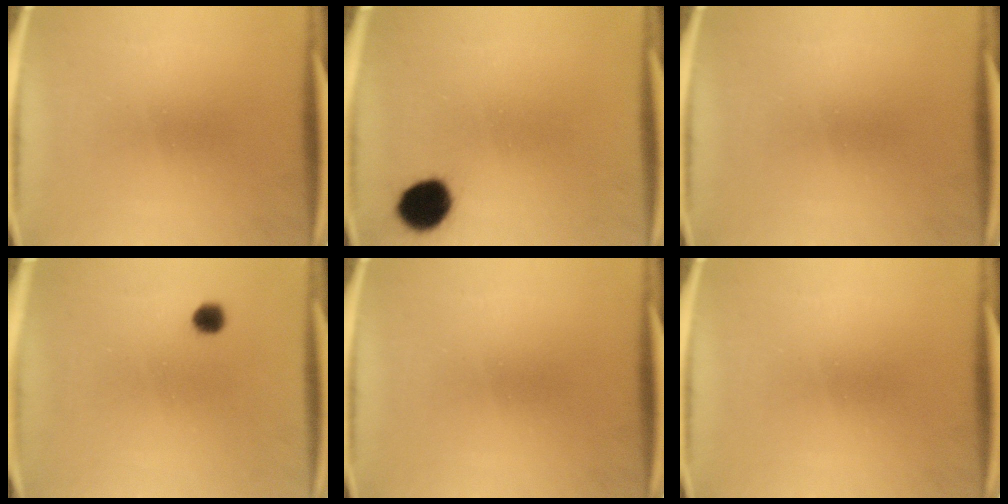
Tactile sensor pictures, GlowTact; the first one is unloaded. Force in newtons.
{"total": 8.8}
{"total": 0.0}
{"total": 2.2}
{"total": 0.0}
{"total": 0.0}